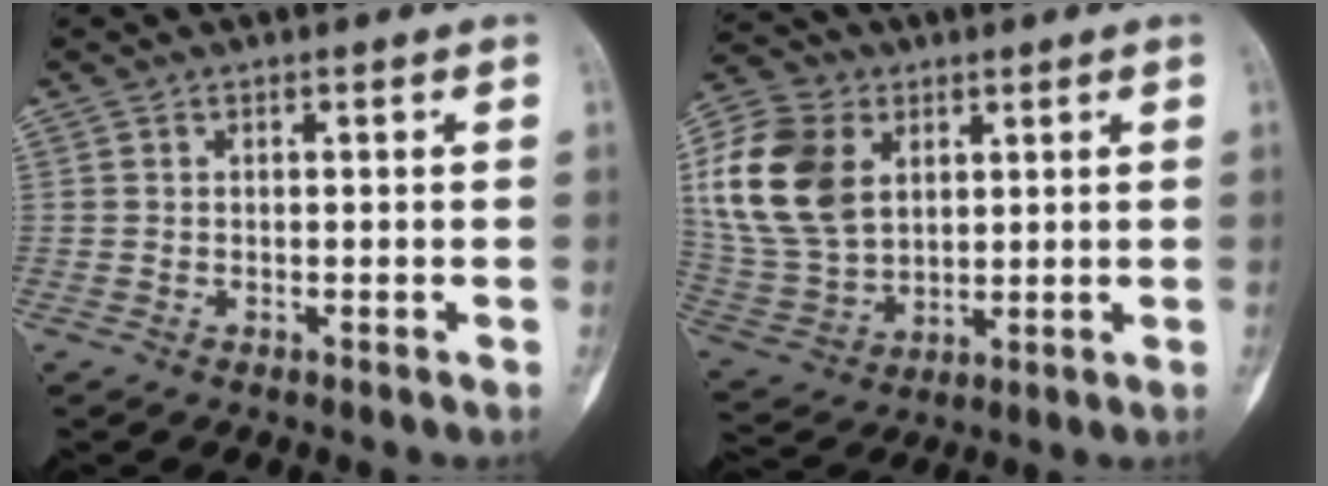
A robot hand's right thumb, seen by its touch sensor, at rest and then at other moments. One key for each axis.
{"total": 17.4, "fx": 4.8, "fy": 12.3, "fz": 11.3, "tx": -0.220, "ty": -0.006, "tz": 0.100}